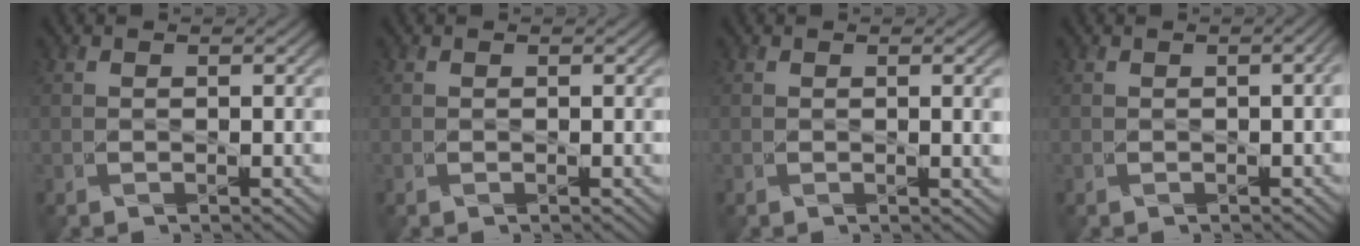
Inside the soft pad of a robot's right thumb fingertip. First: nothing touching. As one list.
[{"total": 0.0}, {"total": 2.0, "force": [0.4, 0.3, 1.9], "torque": [-0.028, 0.001, 0.007]}, {"total": 1.7, "force": [0.0, 0.3, 1.7], "torque": [-0.024, 0.007, -0.001]}]